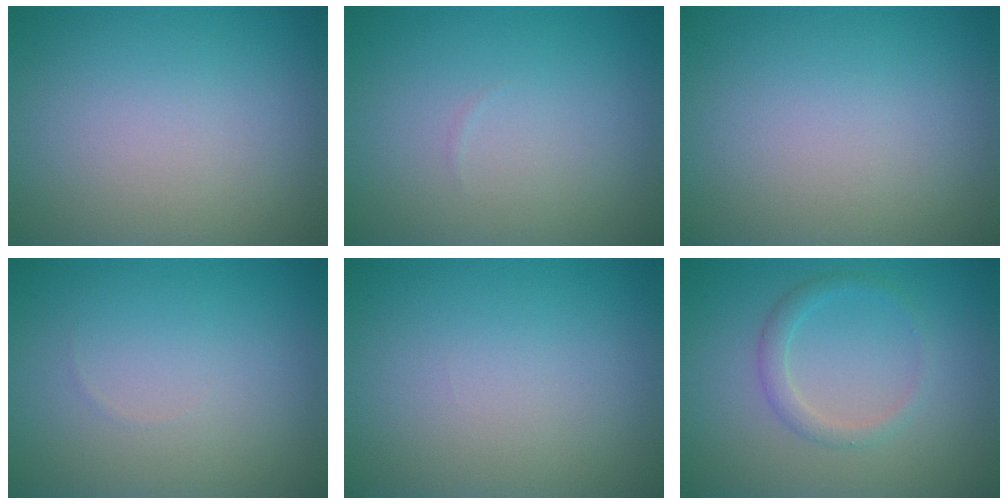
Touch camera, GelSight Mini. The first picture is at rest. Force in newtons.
{"total": 0.0}
{"total": 0.0}
{"total": 0.0}
{"total": 0.0}
{"total": 1.7, "press": 1.7, "slide": 0.0}